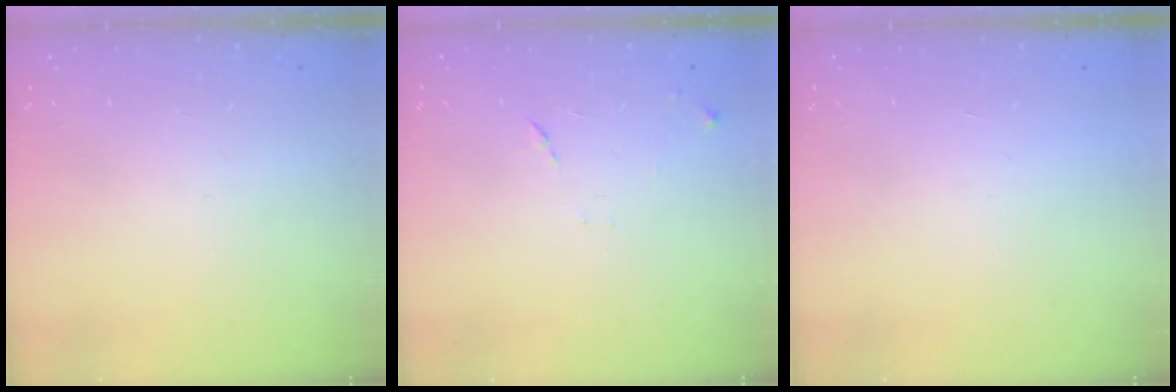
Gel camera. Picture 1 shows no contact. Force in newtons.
{"total": 7.5, "press": 7.5, "slide": 0.6}
{"total": 1.5, "press": 1.5, "slide": 0.1}